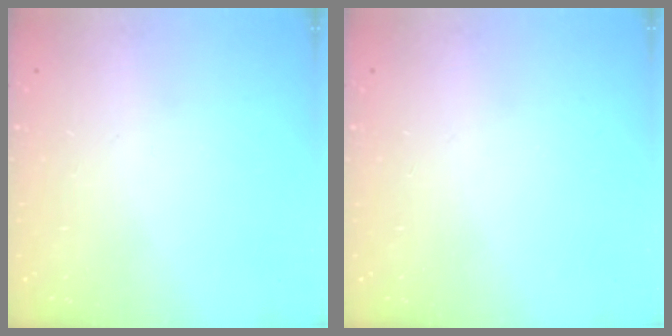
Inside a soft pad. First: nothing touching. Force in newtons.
{"total": 0.0}